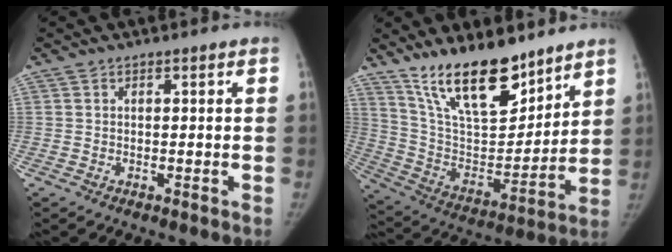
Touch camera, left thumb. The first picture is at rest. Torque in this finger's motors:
{"motor_torque": [0.35, 0.32, 1.41, -1.37, 0.12]}